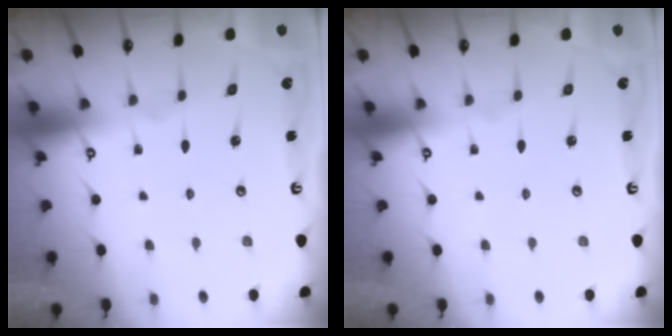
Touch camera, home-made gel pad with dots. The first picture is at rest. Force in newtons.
{"total": 0.0}